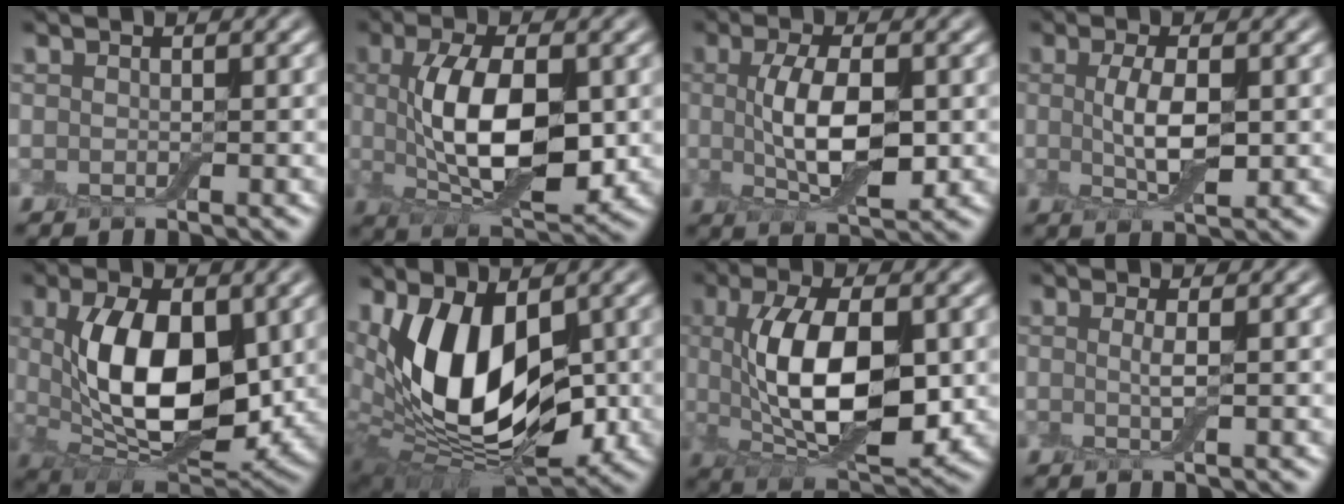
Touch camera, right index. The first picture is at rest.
{"total": 8.6, "force": [0.5, 4.0, 7.6], "torque": [-0.137, -0.001, 0.016]}
{"total": 6.0, "force": [0.3, 2.6, 5.4], "torque": [-0.109, 0.002, 0.006]}
{"total": 3.7, "force": [0.2, 1.3, 3.4], "torque": [-0.073, 0.000, 0.007]}
{"total": 10.0, "force": [1.2, 5.4, 8.3], "torque": [-0.143, -0.005, 0.028]}
{"total": 12.9, "force": [1.5, 7.3, 10.5], "torque": [-0.174, -0.009, 0.024]}
{"total": 9.5, "force": [0.6, 4.5, 8.4], "torque": [-0.144, 0.001, 0.016]}
{"total": 1.2, "force": [0.1, 0.3, 1.1], "torque": [-0.023, -0.001, -0.001]}